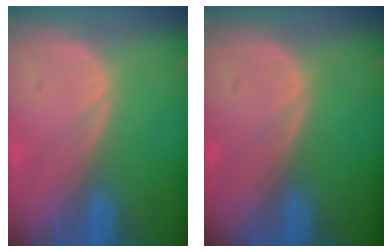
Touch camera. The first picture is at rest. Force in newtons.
{"total": 0.0}